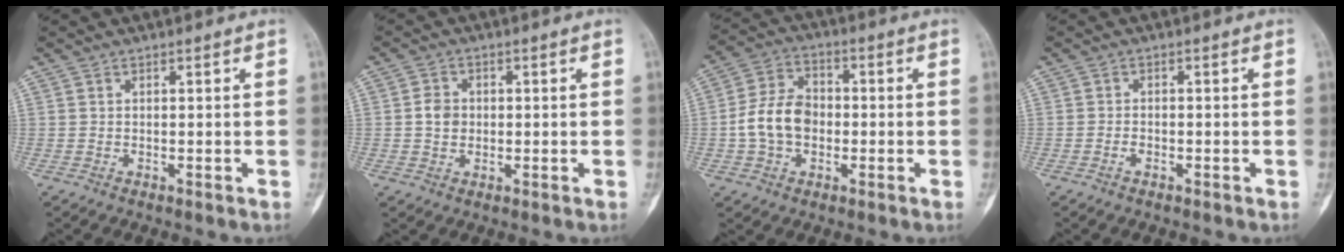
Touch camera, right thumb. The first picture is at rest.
{"total": 3.6, "force": [0.2, 3.0, 2.0], "torque": [-0.024, 0.002, 0.000]}
{"total": 9.8, "force": [-1.3, 7.2, 6.5], "torque": [-0.104, 0.024, -0.032]}
{"total": 1.1, "force": [-0.7, 0.7, 0.5], "torque": [-0.003, 0.002, -0.015]}